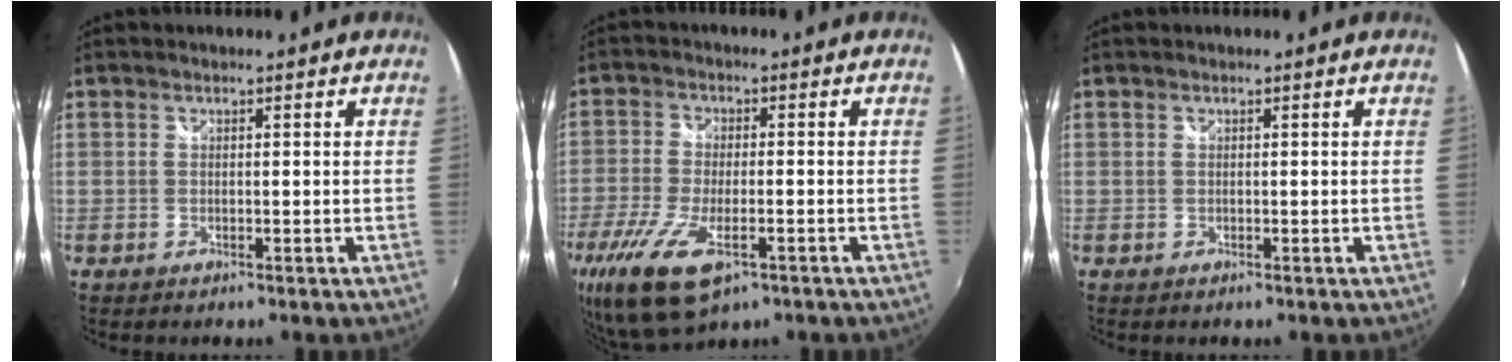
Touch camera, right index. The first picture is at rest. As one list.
[{"total": 14.9, "force": [-7.8, 6.0, 11.2], "torque": [-0.247, -0.053, -0.134]}, {"total": 0.0}]